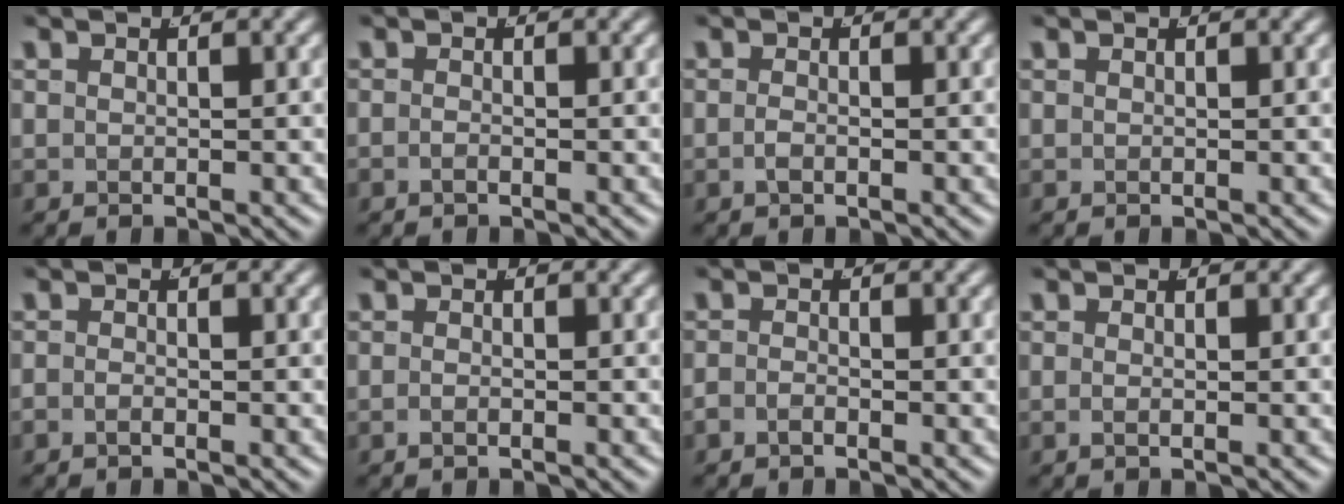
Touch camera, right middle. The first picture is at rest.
{"total": 0.9, "force": [-0.8, 0.2, 0.3], "torque": [-0.013, -0.007, -0.015]}
{"total": 0.8, "force": [-0.6, -0.2, 0.5], "torque": [-0.017, -0.010, -0.007]}
{"total": 0.0}
{"total": 1.2, "force": [-0.8, 0.6, 0.5], "torque": [-0.019, -0.007, -0.016]}
{"total": 0.9, "force": [-0.7, -0.2, 0.4], "torque": [-0.011, -0.006, -0.012]}
{"total": 1.3, "force": [-1.1, 0.5, 0.5], "torque": [-0.016, -0.009, -0.019]}
{"total": 0.7, "force": [-0.4, -0.3, 0.5], "torque": [-0.012, -0.008, -0.003]}